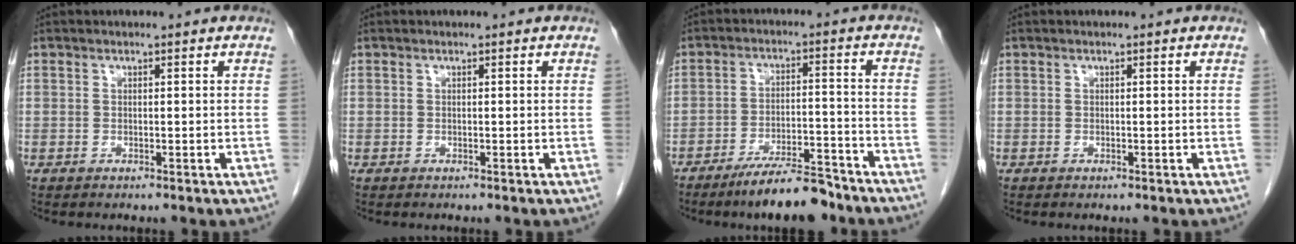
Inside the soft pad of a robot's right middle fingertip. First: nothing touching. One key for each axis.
{"total": 0.0}
{"total": 9.4, "fx": -7.8, "fy": 1.4, "fz": 5.2, "tx": -0.080, "ty": -0.008, "tz": -0.131}
{"total": 0.0}